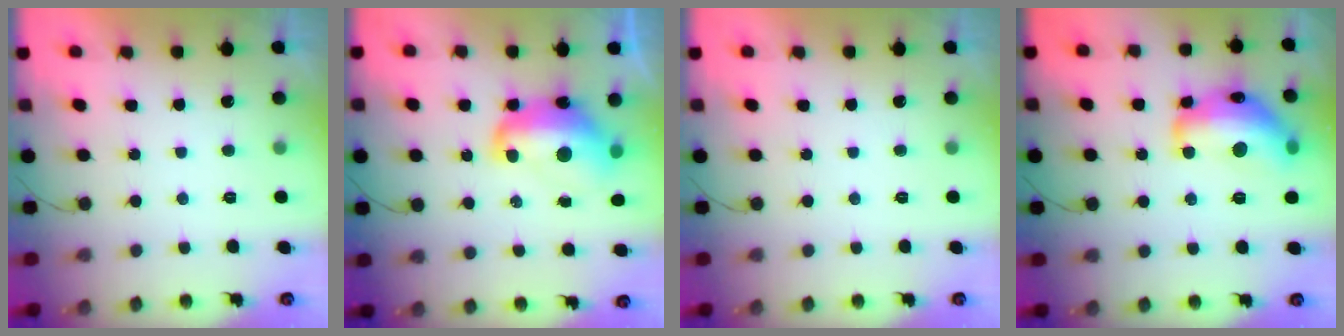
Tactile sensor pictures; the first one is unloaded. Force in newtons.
{"total": 14.9, "press": 14.9, "slide": 1.1}
{"total": 0.0}
{"total": 20.0, "press": 20.0, "slide": 1.1}